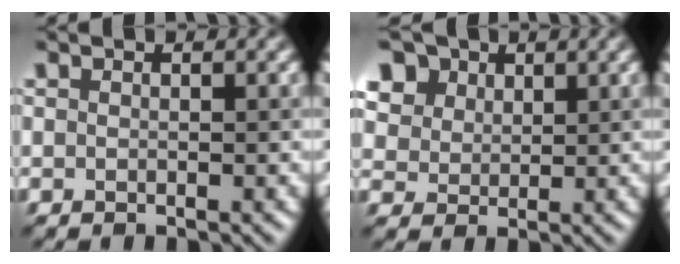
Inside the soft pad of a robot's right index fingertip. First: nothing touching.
{"total": 9.1, "force": [5.5, 6.2, 3.6], "torque": [-0.107, 0.019, 0.088]}